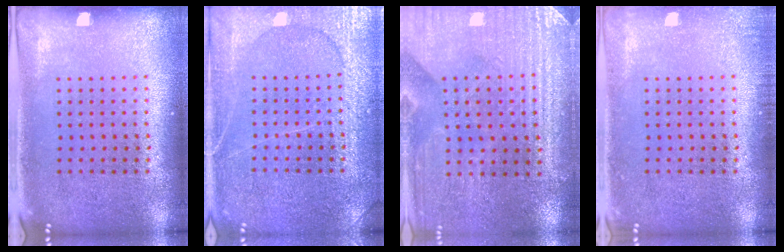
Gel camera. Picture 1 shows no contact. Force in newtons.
{"total": 4.9, "press": 4.9, "slide": 0.6}
{"total": 3.2, "press": 3.1, "slide": 0.5}
{"total": 1.1, "press": 1.0, "slide": 0.2}